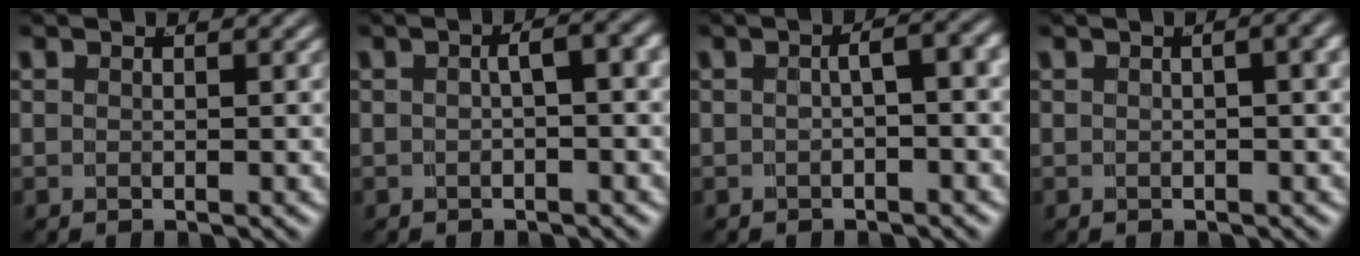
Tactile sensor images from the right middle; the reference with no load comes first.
{"total": 2.7, "force": [0.0, 0.6, 2.6], "torque": [-0.026, 0.010, 0.000]}
{"total": 2.9, "force": [-0.1, 0.8, 2.8], "torque": [-0.025, 0.011, -0.003]}
{"total": 2.0, "force": [0.2, 0.1, 2.0], "torque": [-0.018, 0.012, 0.004]}